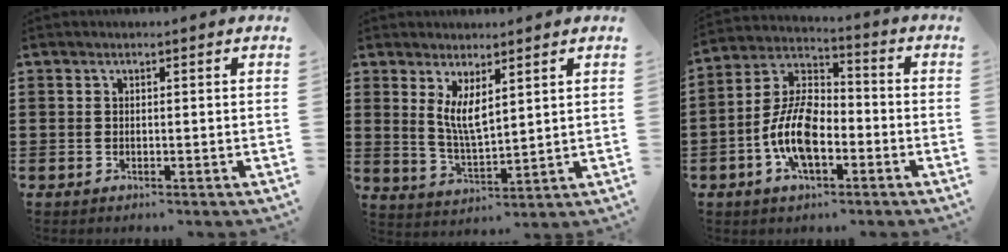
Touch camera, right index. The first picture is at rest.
{"total": 5.0, "force": [2.2, 1.7, 4.2], "torque": [-0.088, 0.000, 0.041]}
{"total": 10.6, "force": [-3.4, 5.6, 8.3], "torque": [-0.202, -0.001, -0.070]}